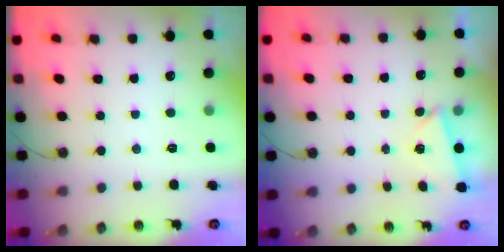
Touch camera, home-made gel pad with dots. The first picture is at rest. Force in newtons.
{"total": 2.2, "press": 1.2, "slide": 1.8}